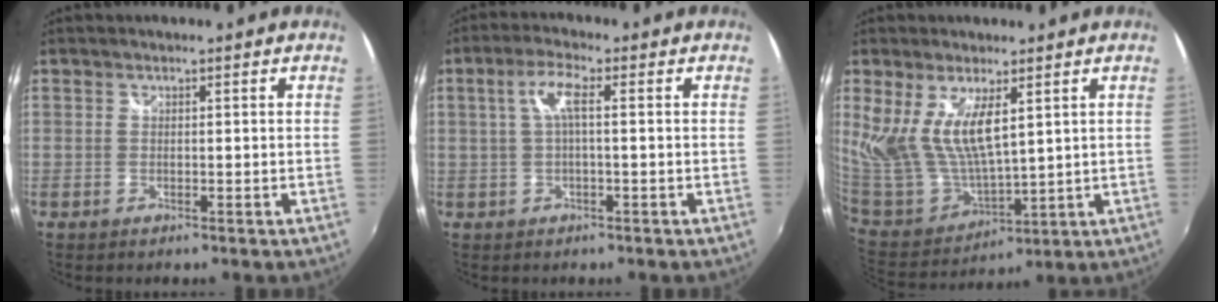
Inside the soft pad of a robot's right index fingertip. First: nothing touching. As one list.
[{"total": 4.3, "force": [0.3, 0.6, 4.2], "torque": [-0.083, 0.007, 0.009]}, {"total": 13.3, "force": [5.2, 5.7, 10.8], "torque": [-0.218, -0.015, 0.120]}]